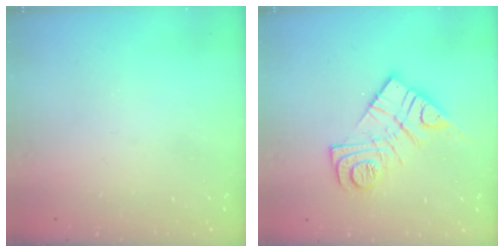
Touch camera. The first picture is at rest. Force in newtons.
{"total": 13.9, "press": 13.8, "slide": 1.2}